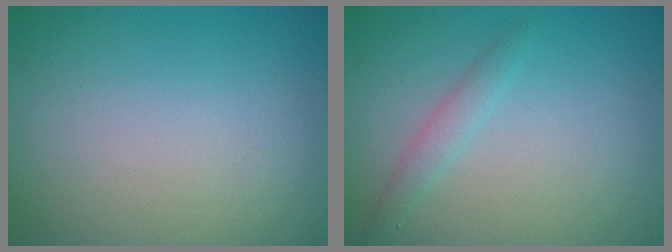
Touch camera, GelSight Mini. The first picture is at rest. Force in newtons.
{"total": 1.4, "press": 1.4, "slide": 0.0}